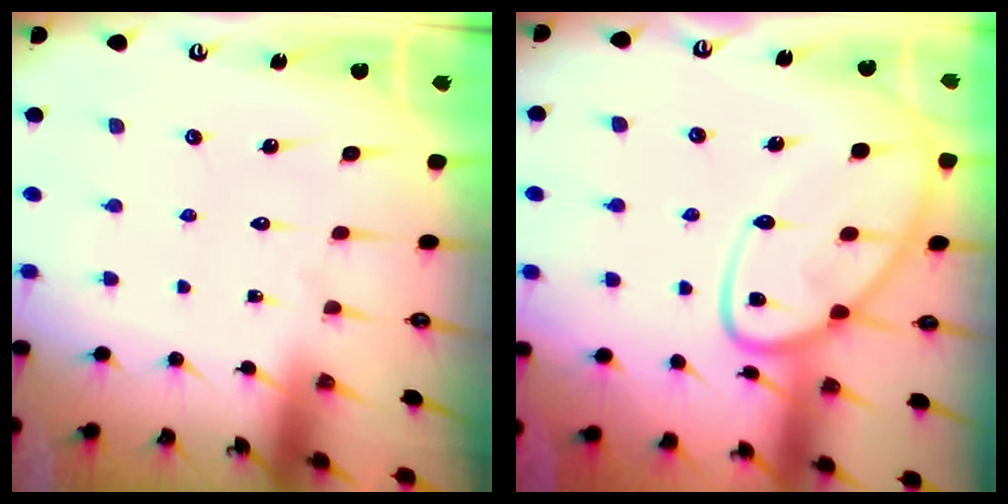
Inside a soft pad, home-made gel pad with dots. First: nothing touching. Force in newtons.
{"total": 13.3, "press": 13.2, "slide": 1.5}